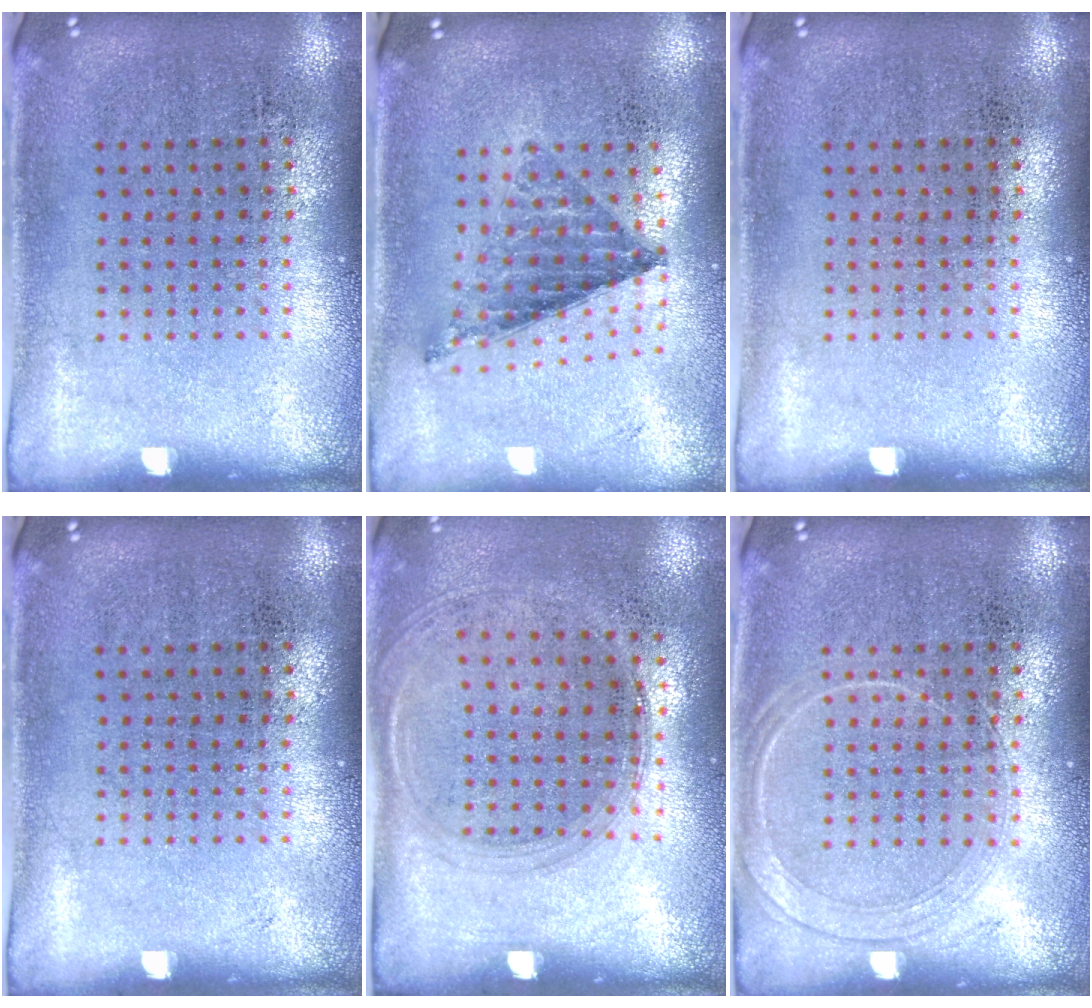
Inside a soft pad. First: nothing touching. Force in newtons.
{"total": 0.8, "press": 0.8, "slide": 0.1}
{"total": 0.0}
{"total": 0.0}
{"total": 1.4, "press": 1.2, "slide": 0.6}
{"total": 1.6, "press": 1.6, "slide": 0.2}